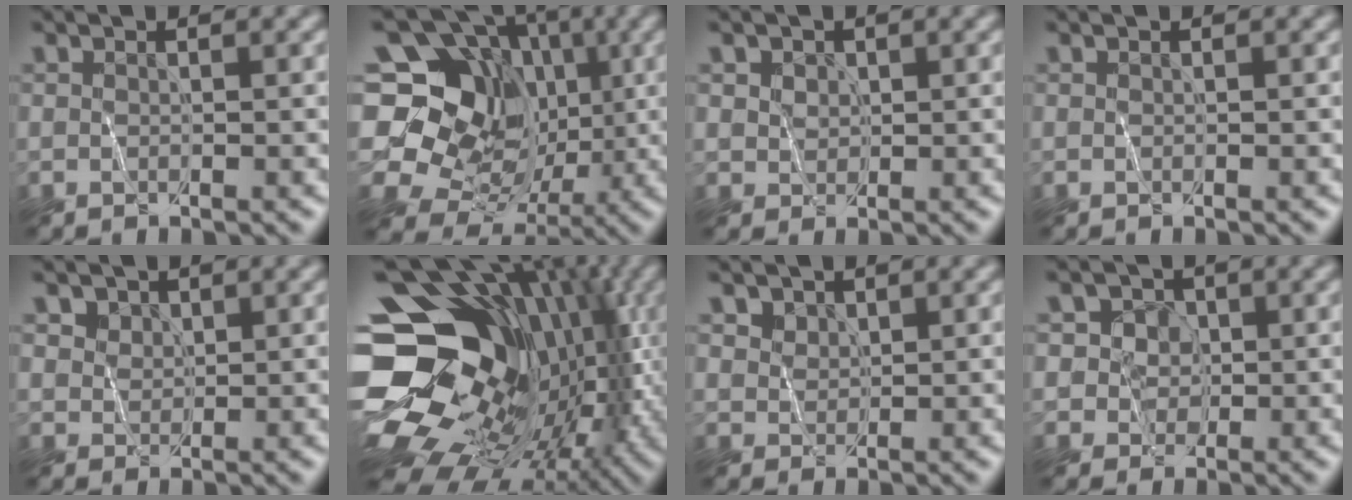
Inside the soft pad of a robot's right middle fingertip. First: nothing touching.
{"total": 17.9, "force": [2.6, 15.7, 8.1], "torque": [-0.182, 0.043, 0.036]}
{"total": 2.8, "force": [1.8, 1.9, 0.8], "torque": [-0.017, 0.010, 0.030]}
{"total": 0.0}
{"total": 3.6, "force": [2.5, 2.3, 1.0], "torque": [-0.035, 0.000, 0.046]}
{"total": 19.4, "force": [-0.6, 14.6, 12.8], "torque": [-0.218, 0.011, -0.001]}
{"total": 3.1, "force": [2.4, 1.9, 0.8], "torque": [-0.033, -0.004, 0.051]}
{"total": 4.1, "force": [1.6, 3.6, 1.2], "torque": [0.007, 0.034, 0.007]}